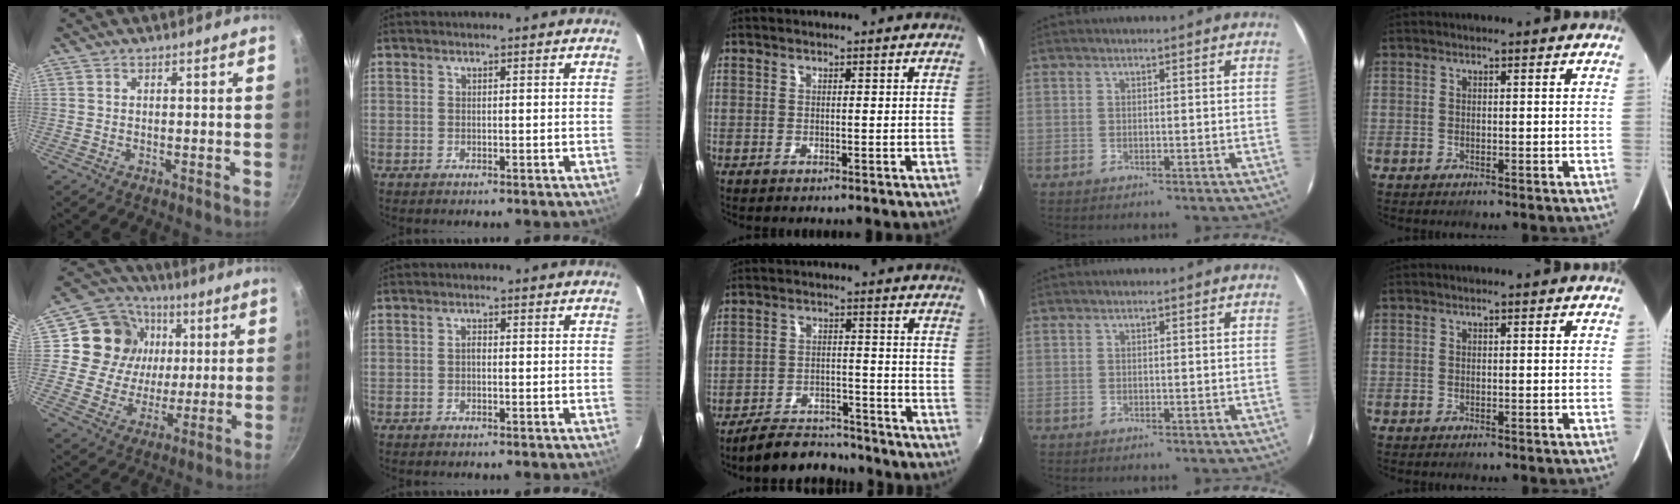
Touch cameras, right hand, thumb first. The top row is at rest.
{"thumb": {"total": 16.7, "force": [3.7, 14.9, 6.6], "torque": [-0.095, 0.006, 0.057]}, "index": {"total": 0.8, "force": [-0.2, 0.5, 0.5], "torque": [-0.010, 0.005, -0.005]}, "middle": {"total": 9.8, "force": [-9.1, 2.6, 2.6], "torque": [-0.072, 0.008, -0.133]}}